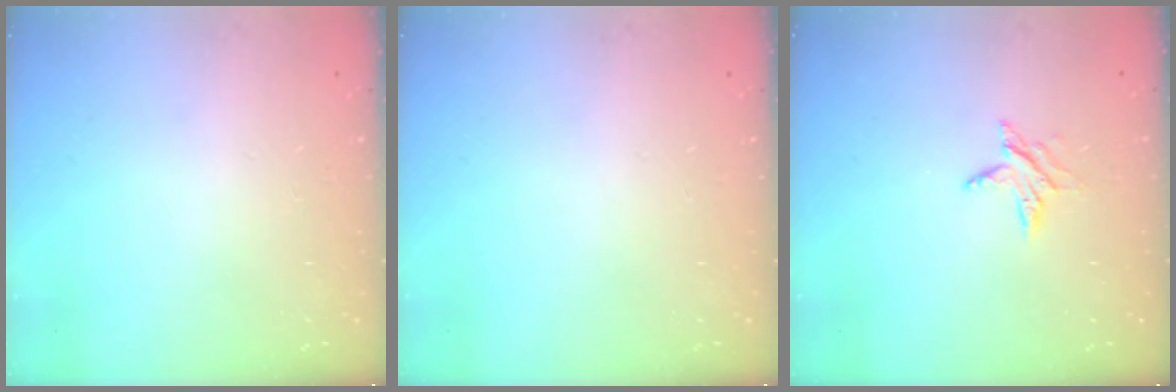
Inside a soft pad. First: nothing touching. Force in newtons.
{"total": 0.0}
{"total": 5.2, "press": 5.2, "slide": 0.6}